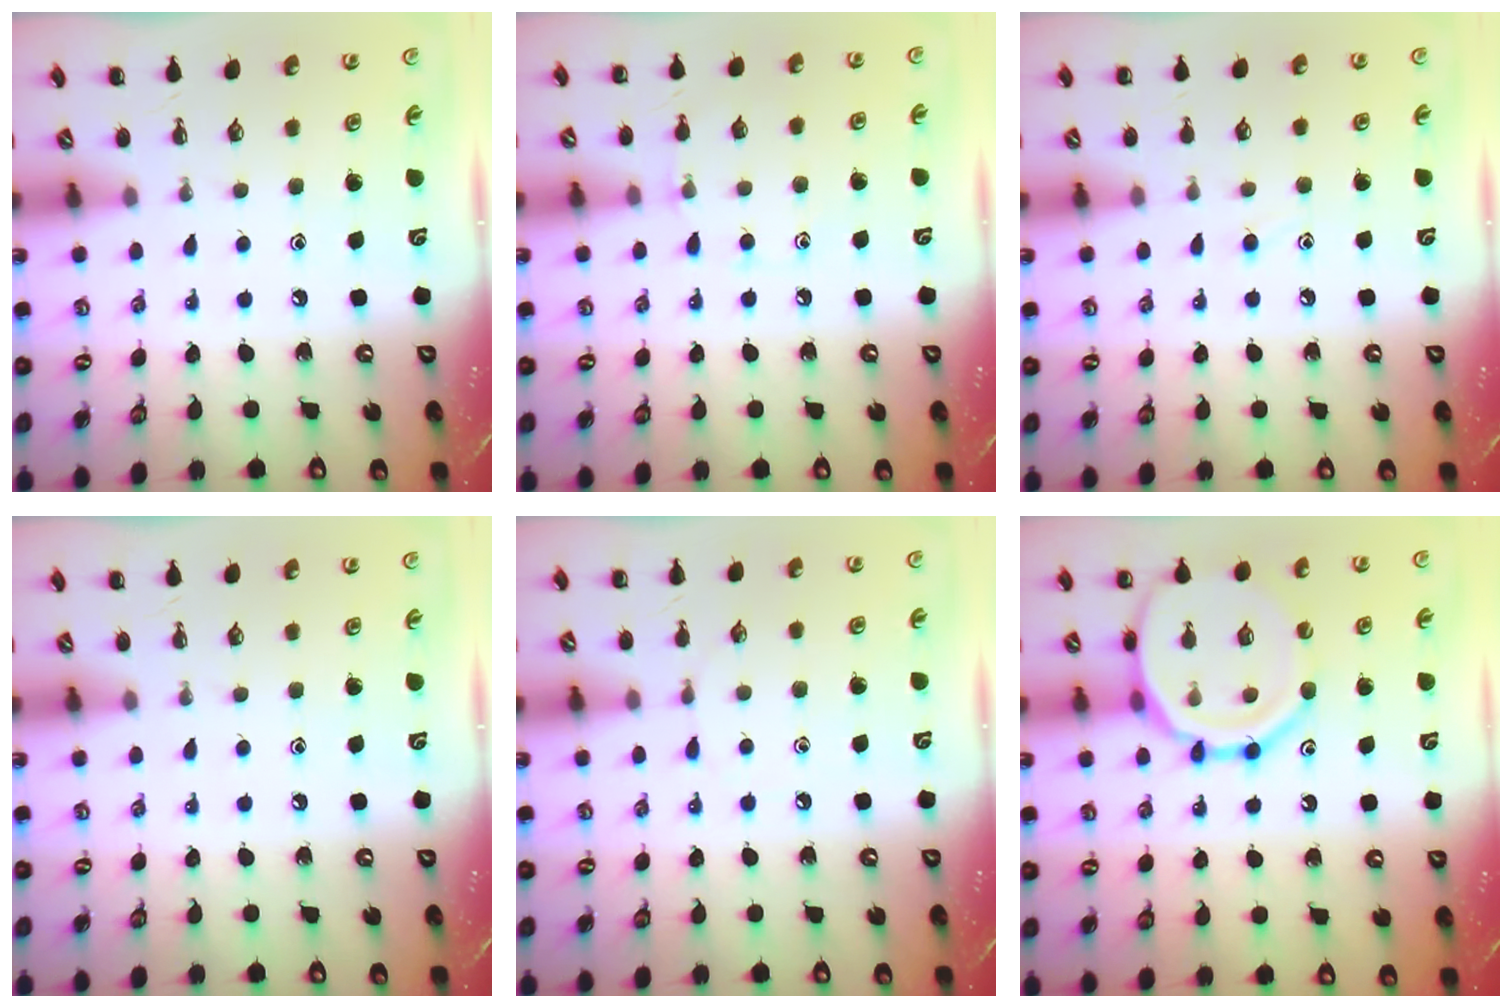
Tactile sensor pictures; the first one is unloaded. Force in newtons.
{"total": 6.2, "press": 5.9, "slide": 1.6}
{"total": 7.4, "press": 6.9, "slide": 2.6}
{"total": 0.0}
{"total": 4.4, "press": 4.1, "slide": 1.6}
{"total": 16.4, "press": 16.3, "slide": 2.5}